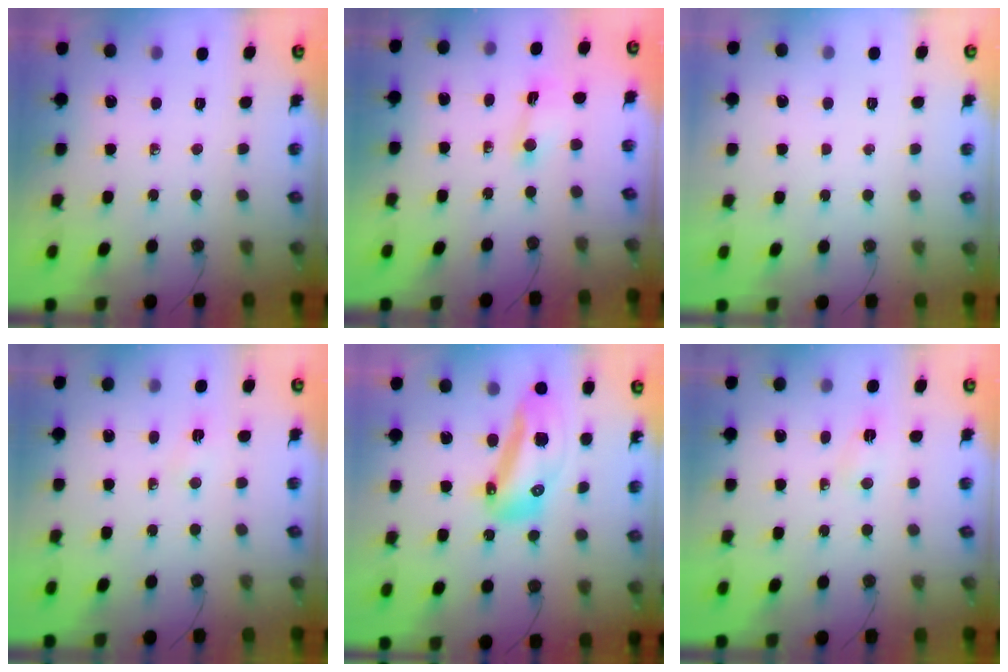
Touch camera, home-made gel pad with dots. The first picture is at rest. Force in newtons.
{"total": 1.6, "press": 1.6, "slide": 0.3}
{"total": 0.9, "press": 0.9, "slide": 0.0}
{"total": 2.7, "press": 1.1, "slide": 2.5}
{"total": 14.4, "press": 14.3, "slide": 1.7}
{"total": 2.5, "press": 2.4, "slide": 0.4}